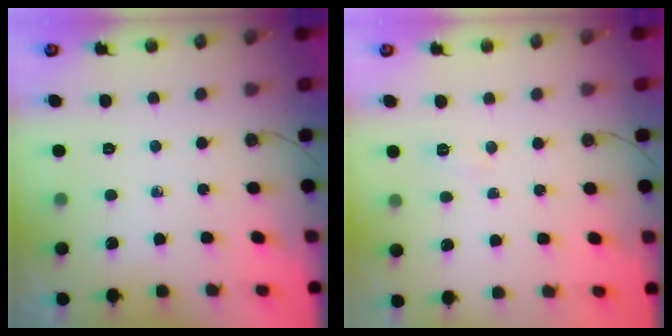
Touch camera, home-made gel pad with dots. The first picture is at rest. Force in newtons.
{"total": 4.9, "press": 4.9, "slide": 0.5}